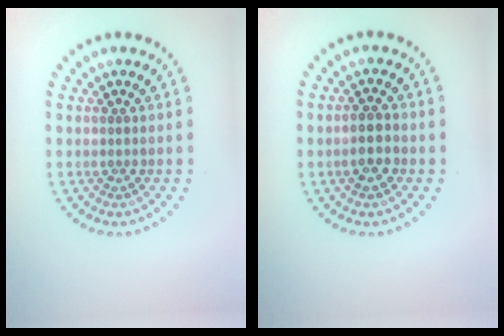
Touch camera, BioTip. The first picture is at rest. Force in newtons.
{"total": 2.3, "press": 2.2, "slide": 0.6}